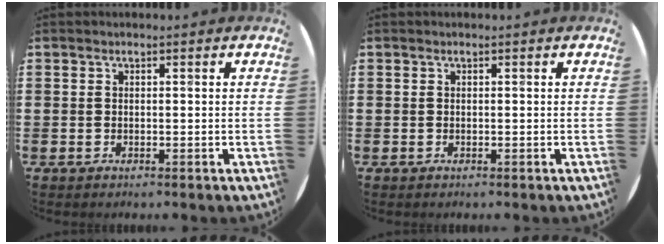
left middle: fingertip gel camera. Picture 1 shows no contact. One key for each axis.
{"total": 0.0}